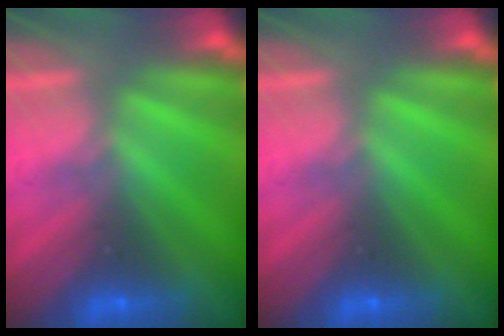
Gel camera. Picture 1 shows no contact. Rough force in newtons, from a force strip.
{"total": 0.0}